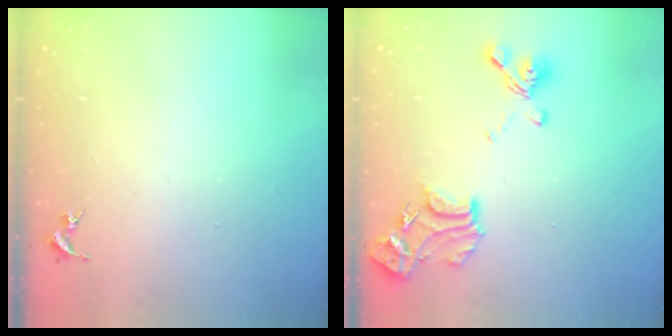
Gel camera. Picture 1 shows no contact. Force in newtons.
{"total": 16.4, "press": 16.4, "slide": 1.4}